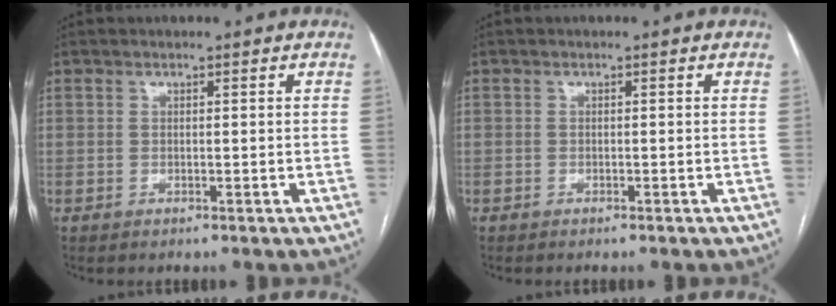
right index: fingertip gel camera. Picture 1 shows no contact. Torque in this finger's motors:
{"motor_torque": [0.03, -0.33, -0.49, -0.09]}